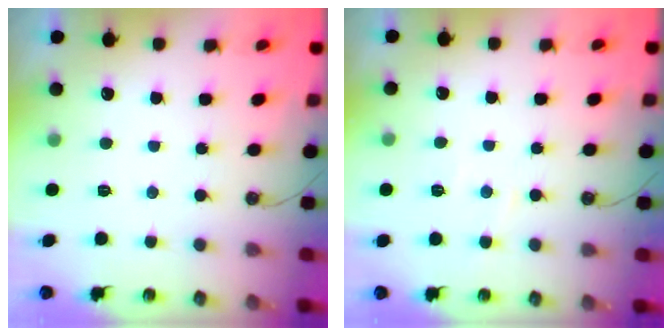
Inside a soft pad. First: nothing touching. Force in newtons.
{"total": 4.8, "press": 4.8, "slide": 0.7}